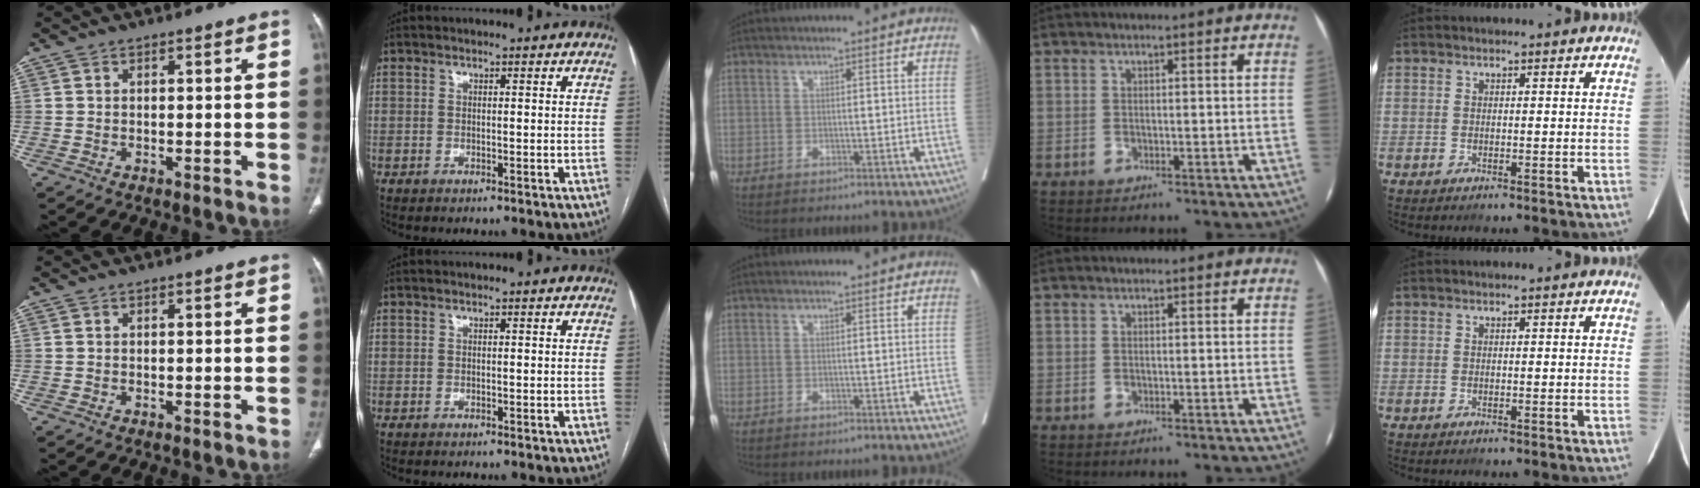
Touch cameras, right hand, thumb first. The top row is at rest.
{}